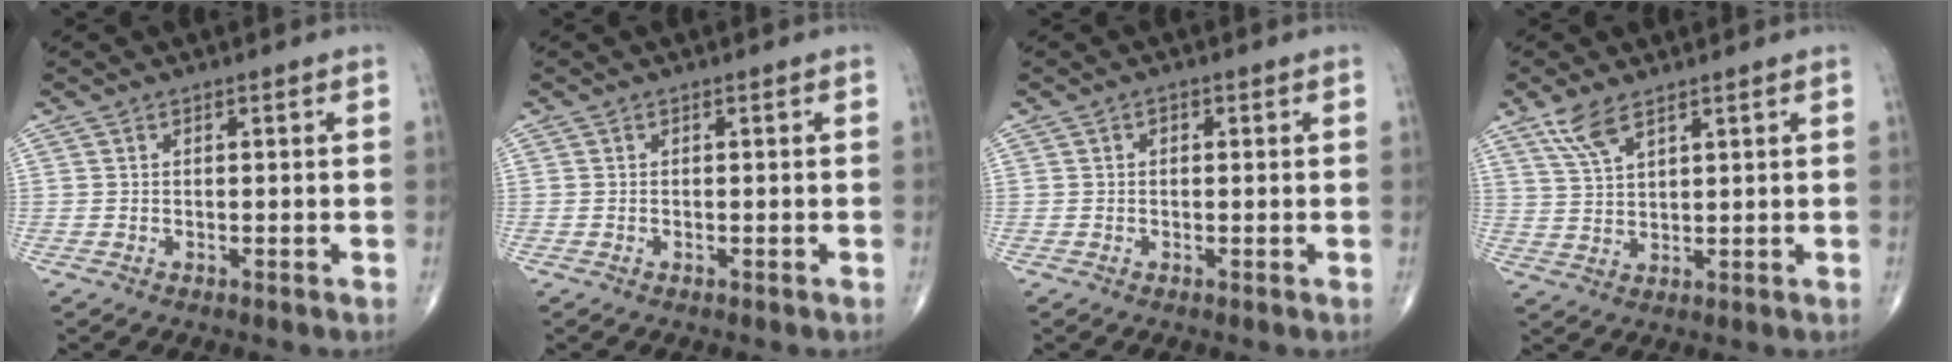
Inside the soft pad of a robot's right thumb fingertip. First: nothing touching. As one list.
[{"total": 0.0}, {"total": 0.9, "force": [0.2, 0.7, 0.6], "torque": [-0.002, 0.003, 0.001]}, {"total": 5.5, "force": [3.7, 2.0, 3.6], "torque": [-0.076, -0.008, 0.080]}]